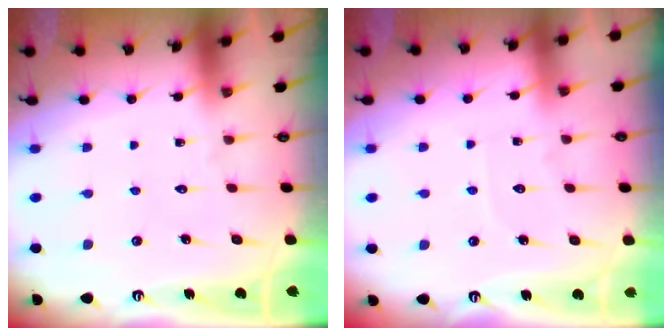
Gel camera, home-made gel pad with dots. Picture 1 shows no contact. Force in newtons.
{"total": 3.9, "press": 3.9, "slide": 0.2}